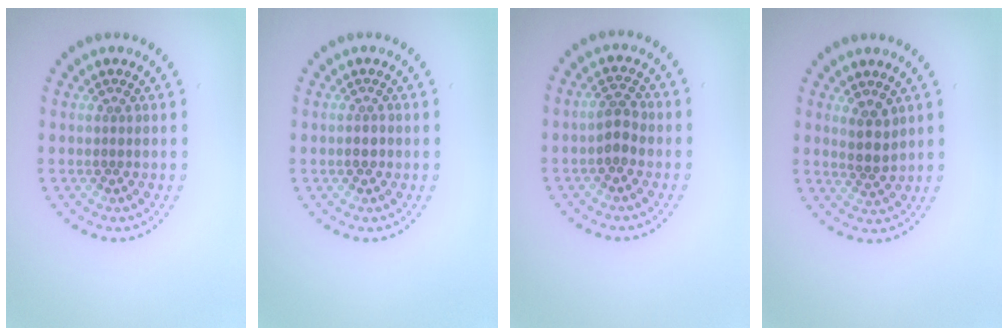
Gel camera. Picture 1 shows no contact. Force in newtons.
{"total": 1.0, "press": 0.9, "slide": 0.5}
{"total": 2.2, "press": 2.1, "slide": 0.4}
{"total": 2.2, "press": 1.8, "slide": 1.2}